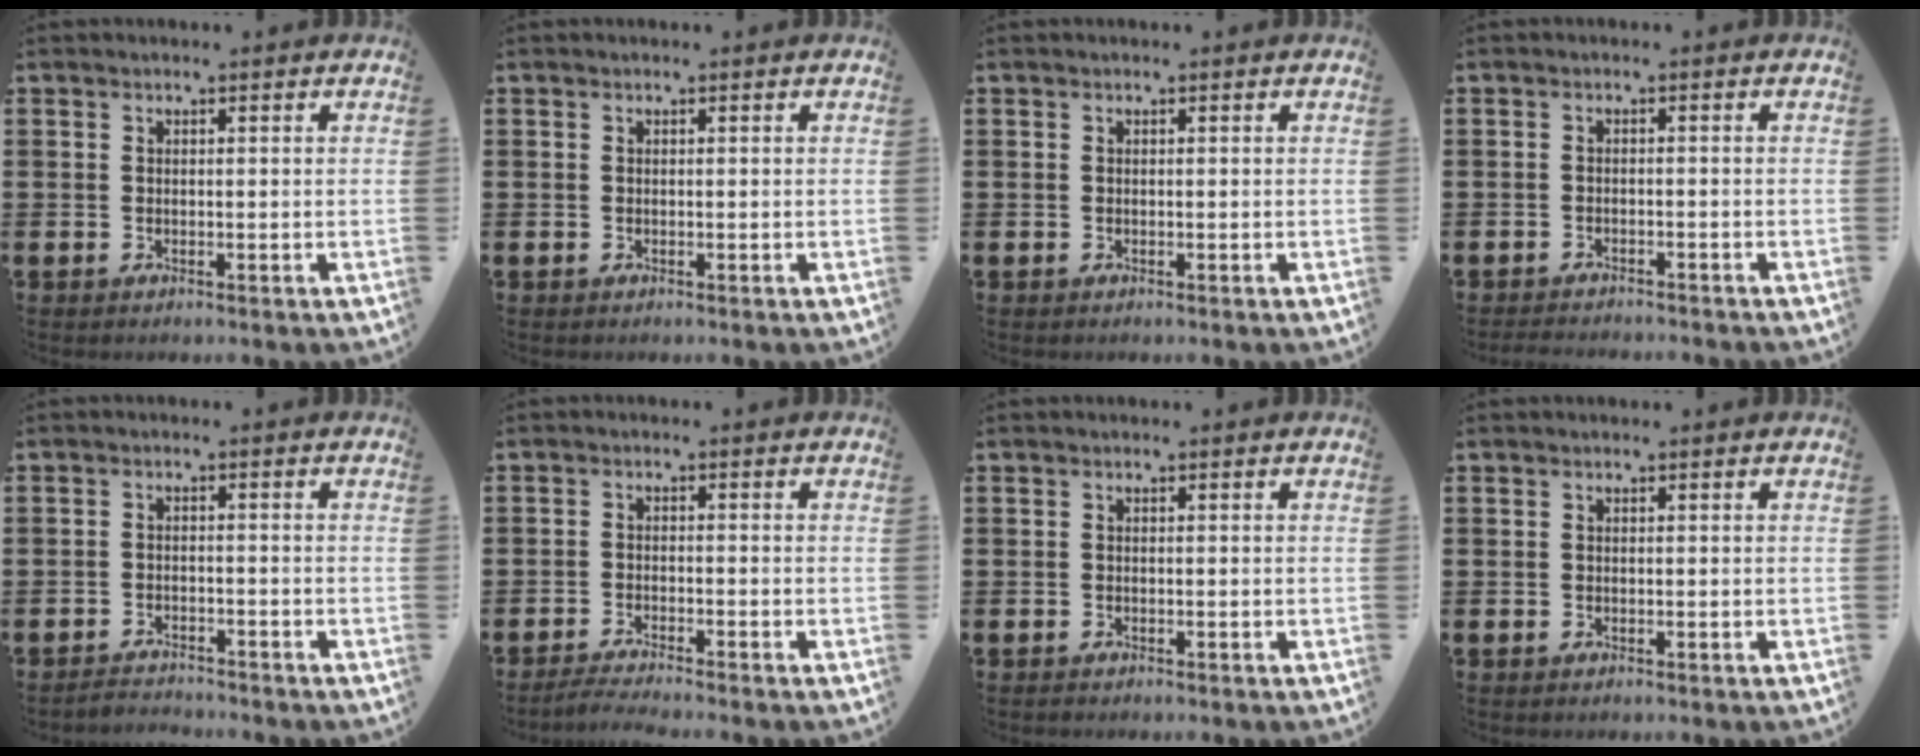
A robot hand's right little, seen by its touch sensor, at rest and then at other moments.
{"total": 0.0}
{"total": 0.0}
{"total": 1.3, "force": [-1.3, -0.1, 0.0], "torque": [-0.003, 0.002, -0.027]}
{"total": 1.9, "force": [-1.9, 0.0, -0.2], "torque": [-0.002, 0.004, -0.042]}
{"total": 1.8, "force": [-1.6, -0.2, 0.7], "torque": [-0.011, 0.003, -0.031]}
{"total": 0.0}
{"total": 0.0}